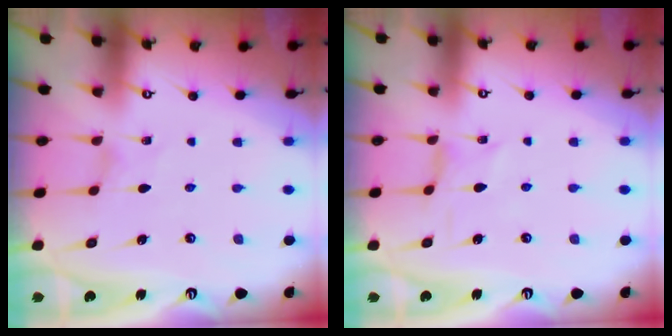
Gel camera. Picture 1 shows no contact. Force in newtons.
{"total": 0.0}